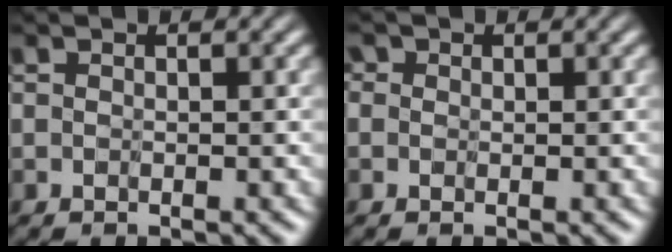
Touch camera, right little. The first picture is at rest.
{"total": 1.8, "force": [0.8, 1.5, 0.7], "torque": [-0.028, 0.010, -0.004]}